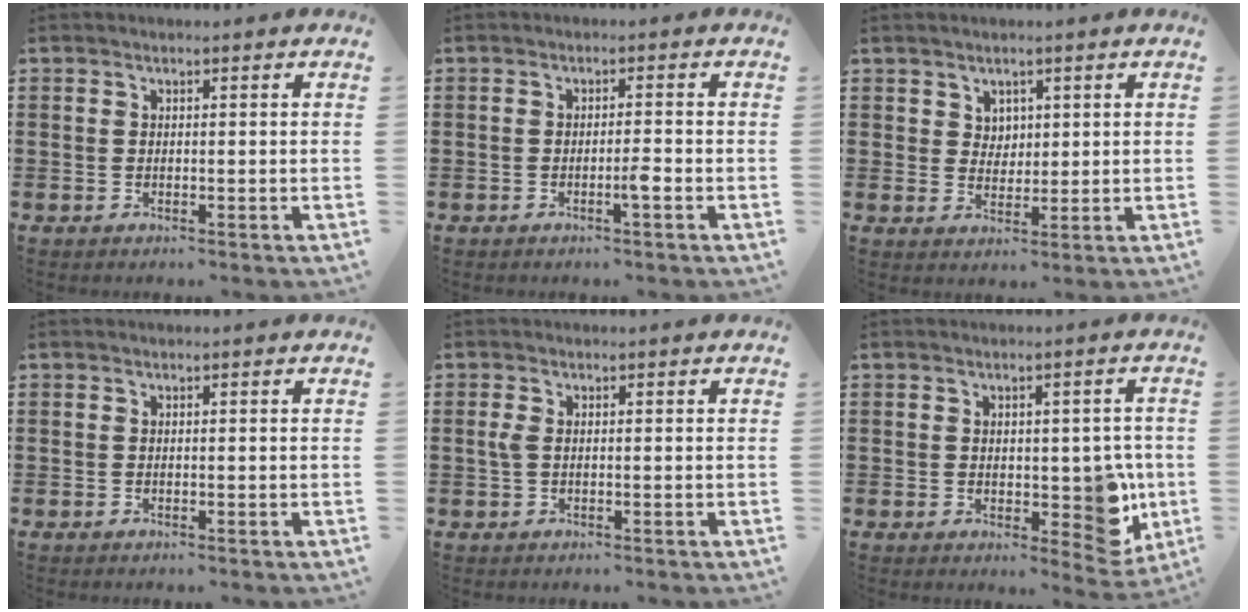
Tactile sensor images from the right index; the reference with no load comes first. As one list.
[{"total": 2.4, "force": [-1.1, 0.0, 2.1], "torque": [-0.035, 0.001, -0.021]}, {"total": 3.0, "force": [1.8, 2.3, 0.6], "torque": [-0.020, 0.010, 0.034]}, {"total": 0.0}, {"total": 1.7, "force": [0.0, 0.7, 1.5], "torque": [-0.045, -0.002, -0.006]}, {"total": 6.7, "force": [-0.1, 4.5, 5.0], "torque": [-0.050, -0.002, -0.001]}]